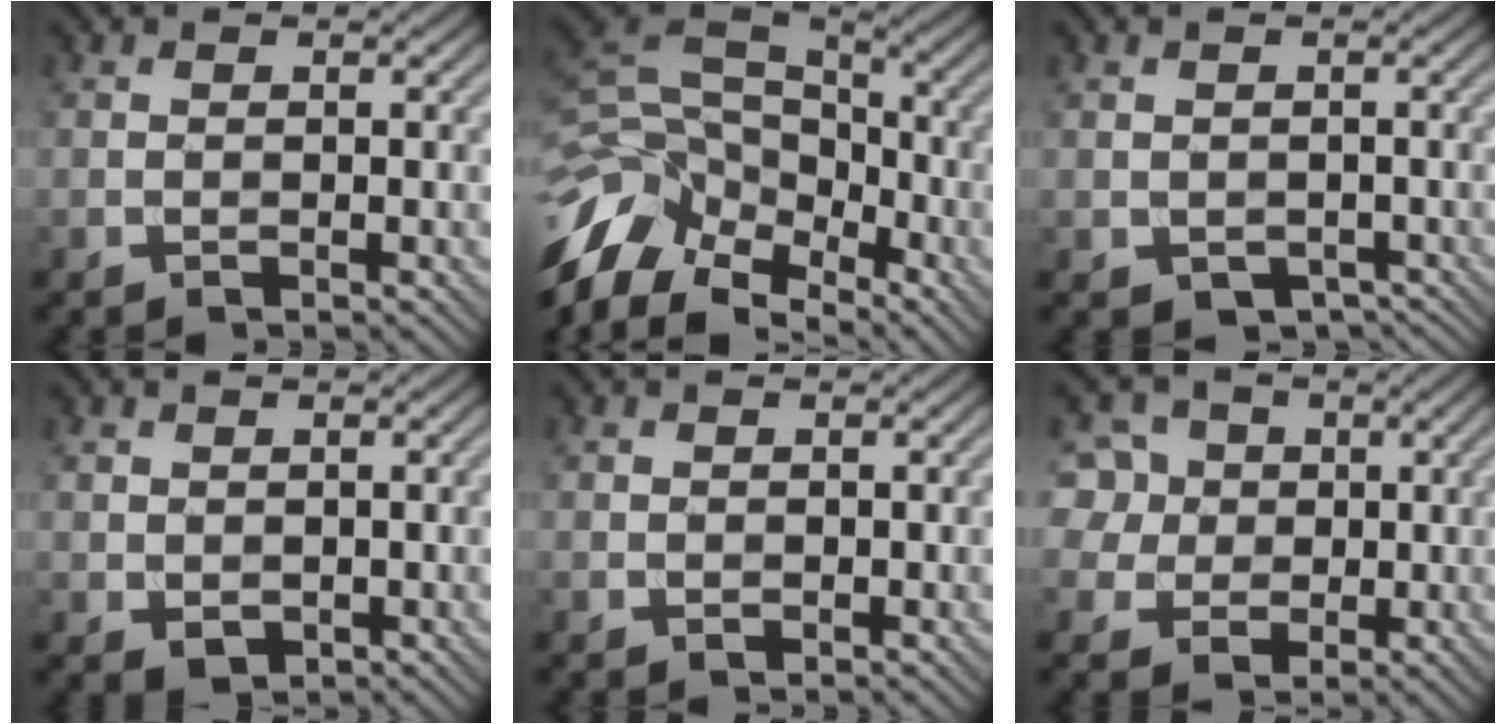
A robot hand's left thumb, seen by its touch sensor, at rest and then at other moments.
{"total": 15.0, "force": [-8.7, 9.1, 8.3], "torque": [-0.218, -0.009, -0.163]}
{"total": 2.6, "force": [-0.7, 2.2, 1.2], "torque": [-0.029, -0.021, -0.006]}
{"total": 1.6, "force": [0.6, 1.2, 0.7], "torque": [-0.021, -0.006, 0.018]}
{"total": 0.7, "force": [0.5, 0.5, 0.2], "torque": [-0.005, -0.004, 0.013]}
{"total": 9.1, "force": [2.3, 8.0, 3.6], "torque": [-0.124, 0.022, 0.043]}